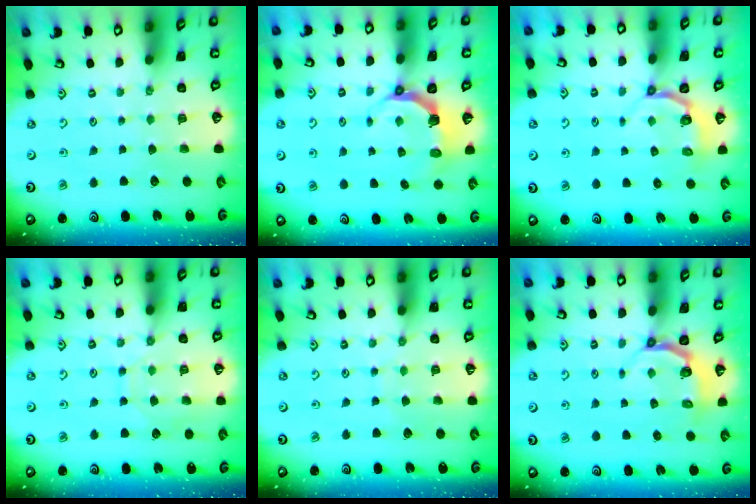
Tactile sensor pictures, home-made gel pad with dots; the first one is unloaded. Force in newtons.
{"total": 5.9, "press": 4.4, "slide": 4.0}
{"total": 3.8, "press": 2.9, "slide": 2.4}
{"total": 8.9, "press": 8.9, "slide": 0.7}
{"total": 5.6, "press": 5.6, "slide": 0.6}
{"total": 4.4, "press": 3.5, "slide": 2.7}